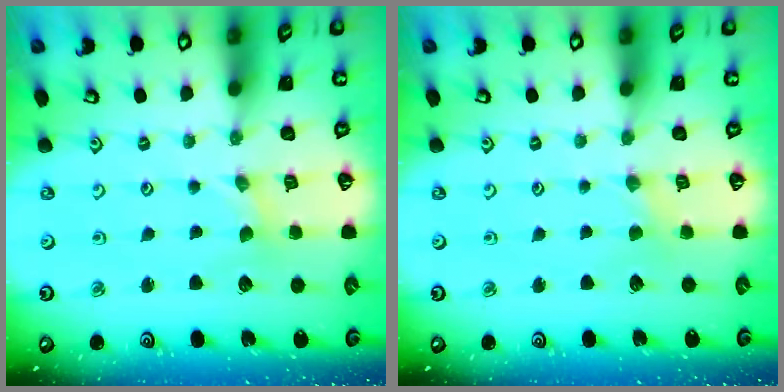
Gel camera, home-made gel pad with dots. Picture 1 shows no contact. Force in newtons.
{"total": 1.5, "press": 1.4, "slide": 0.3}